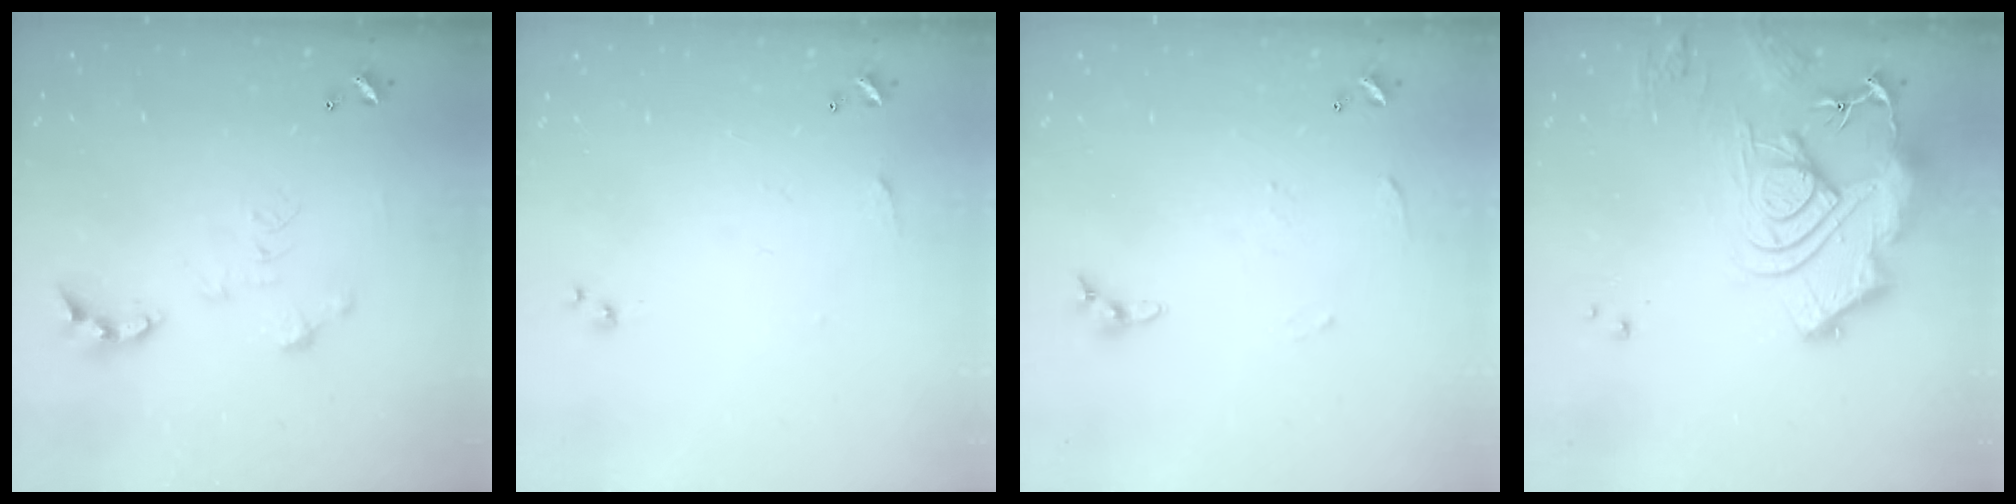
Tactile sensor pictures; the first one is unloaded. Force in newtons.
{"total": 5.1, "press": 5.0, "slide": 0.7}
{"total": 4.6, "press": 4.6, "slide": 0.5}
{"total": 16.2, "press": 16.1, "slide": 1.7}